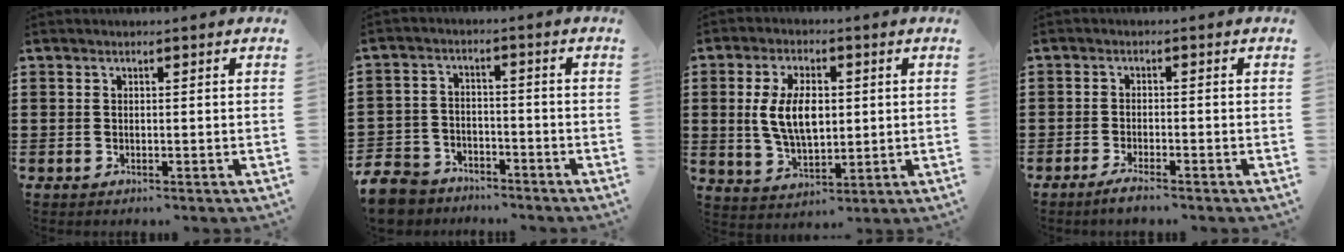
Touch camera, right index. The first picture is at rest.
{"total": 6.4, "force": [-5.9, 2.2, 0.7], "torque": [-0.042, 0.012, -0.127]}
{"total": 8.3, "force": [0.7, 4.5, 6.9], "torque": [-0.148, 0.004, 0.006]}
{"total": 2.0, "force": [-1.8, 0.0, 0.9], "torque": [-0.016, 0.003, -0.033]}